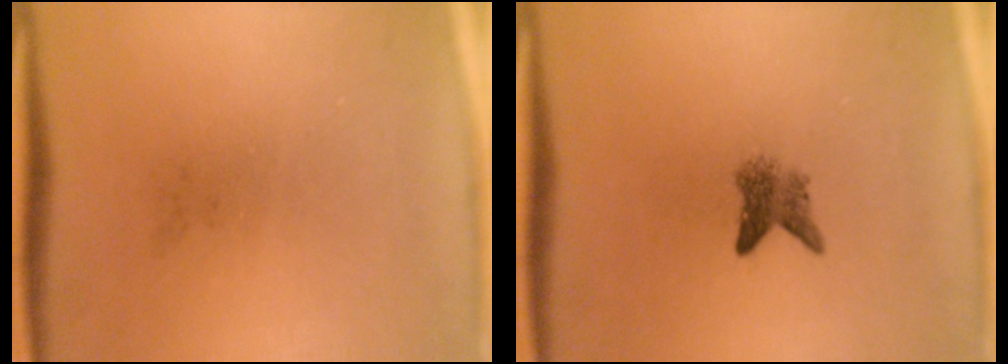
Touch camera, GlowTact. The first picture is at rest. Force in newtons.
{"total": 2.6}